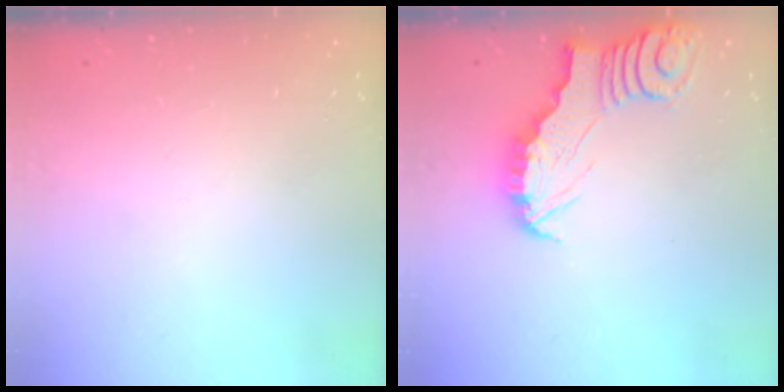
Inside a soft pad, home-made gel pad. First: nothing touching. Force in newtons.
{"total": 2.7, "press": 2.7, "slide": 0.1}